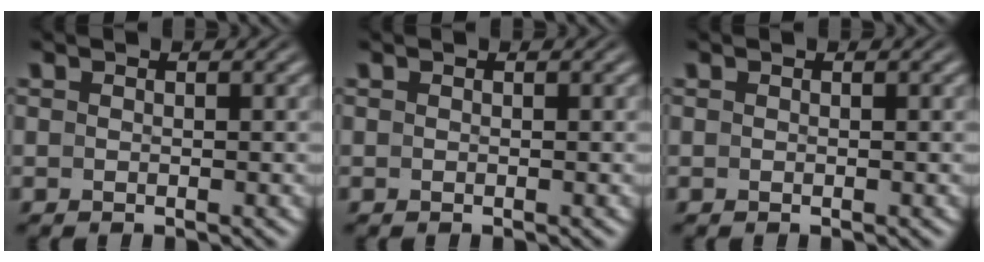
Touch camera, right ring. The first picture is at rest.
{"total": 0.0}
{"total": 0.0}